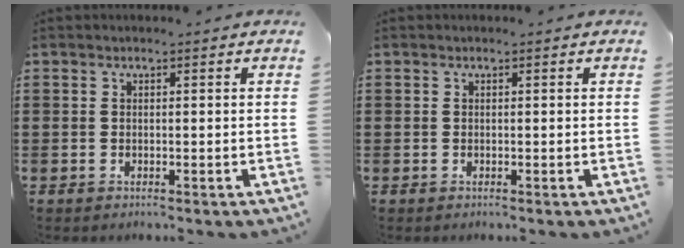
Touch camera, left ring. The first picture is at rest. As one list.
[{"total": 0.0}]